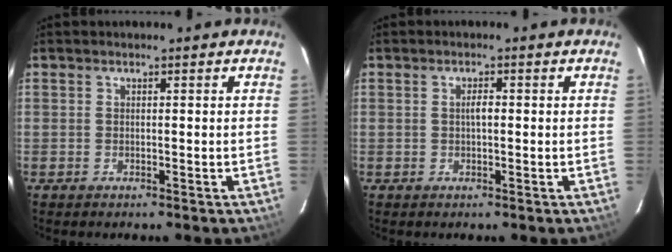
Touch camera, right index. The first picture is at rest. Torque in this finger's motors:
{"motor_torque": [0.54, -0.16, 0.38, 0.09]}